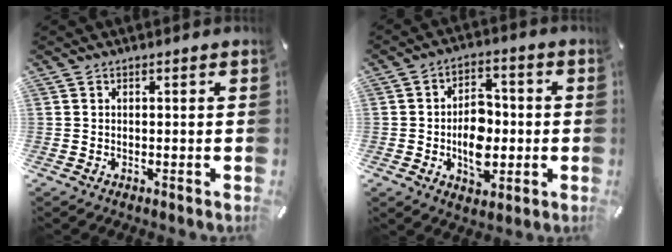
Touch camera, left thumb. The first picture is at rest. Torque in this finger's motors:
{"motor_torque": [-0.44, 1.14, 0.57, -0.30, 0.26]}